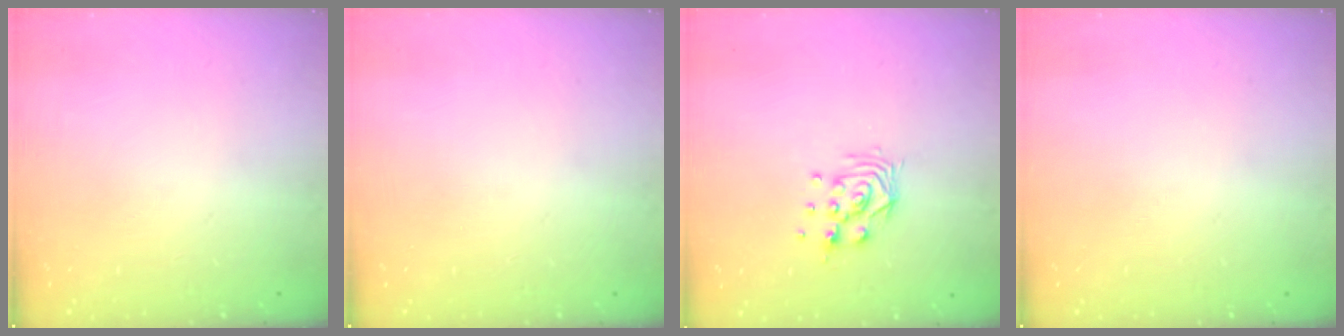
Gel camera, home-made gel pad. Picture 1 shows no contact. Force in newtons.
{"total": 0.0}
{"total": 8.6, "press": 8.5, "slide": 0.9}
{"total": 0.0}